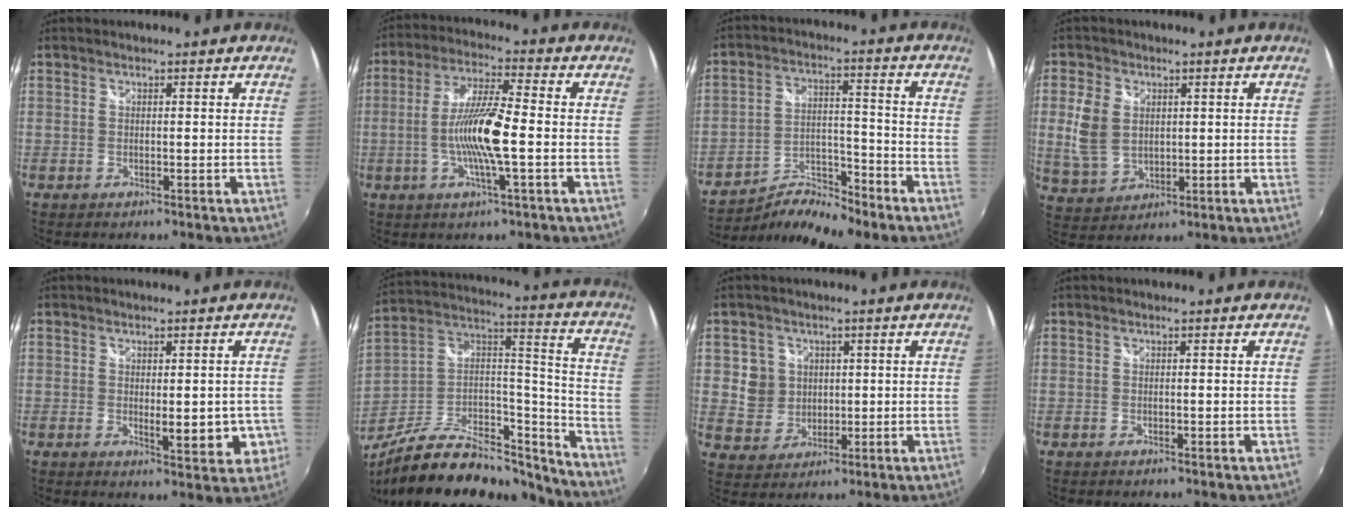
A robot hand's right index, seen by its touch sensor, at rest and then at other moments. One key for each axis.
{"total": 10.8, "fx": -2.2, "fy": 0.9, "fz": 10.6, "tx": -0.210, "ty": 0.000, "tz": -0.043}
{"total": 10.4, "fx": -9.3, "fy": 1.0, "fz": 4.6, "tx": -0.087, "ty": -0.008, "tz": -0.163}
{"total": 8.4, "fx": 1.4, "fy": 7.2, "fz": 4.2, "tx": -0.098, "ty": 0.009, "tz": 0.035}
{"total": 7.5, "fx": -1.4, "fy": 3.0, "fz": 6.8, "tx": -0.092, "ty": -0.021, "tz": -0.014}
{"total": 24.5, "fx": -19.3, "fy": 8.5, "fz": 12.6, "tx": -0.206, "ty": 0.030, "tz": -0.296}
{"total": 6.5, "fx": 1.3, "fy": 6.1, "fz": 1.5, "tx": -0.034, "ty": 0.009, "tz": 0.035}
{"total": 0.6, "fx": -0.2, "fy": 0.3, "fz": 0.5, "tx": -0.006, "ty": 0.000, "tz": -0.003}